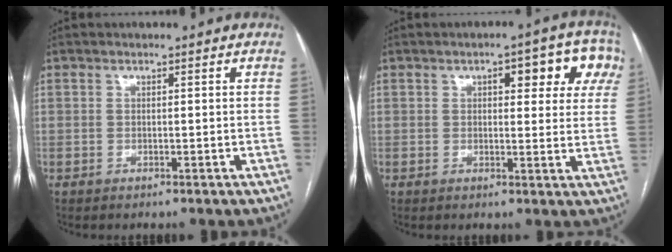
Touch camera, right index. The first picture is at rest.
{"total": 9.2, "force": [3.9, 3.7, 7.5], "torque": [-0.071, 0.024, 0.040]}